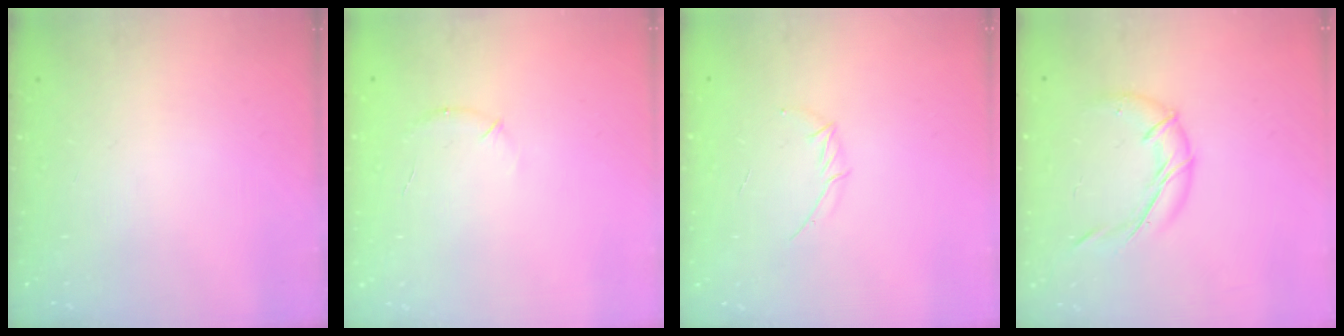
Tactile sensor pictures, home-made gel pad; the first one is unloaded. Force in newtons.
{"total": 6.9, "press": 6.7, "slide": 1.7}
{"total": 3.7, "press": 3.6, "slide": 0.9}
{"total": 10.4, "press": 10.4, "slide": 0.5}